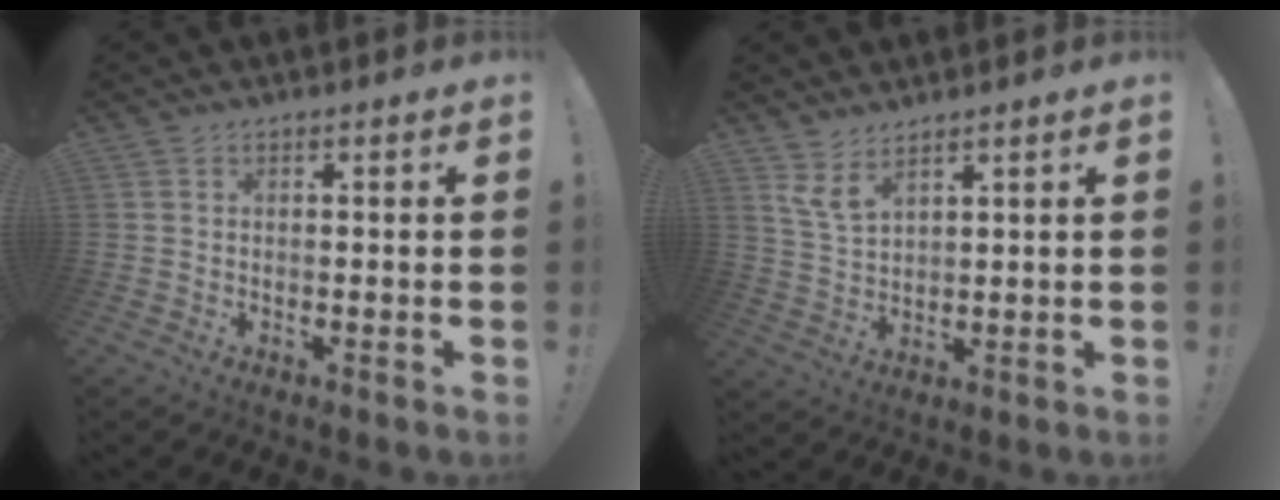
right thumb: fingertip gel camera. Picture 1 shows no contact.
{"total": 6.1, "force": [4.4, 2.3, 3.6], "torque": [-0.069, -0.023, 0.084]}